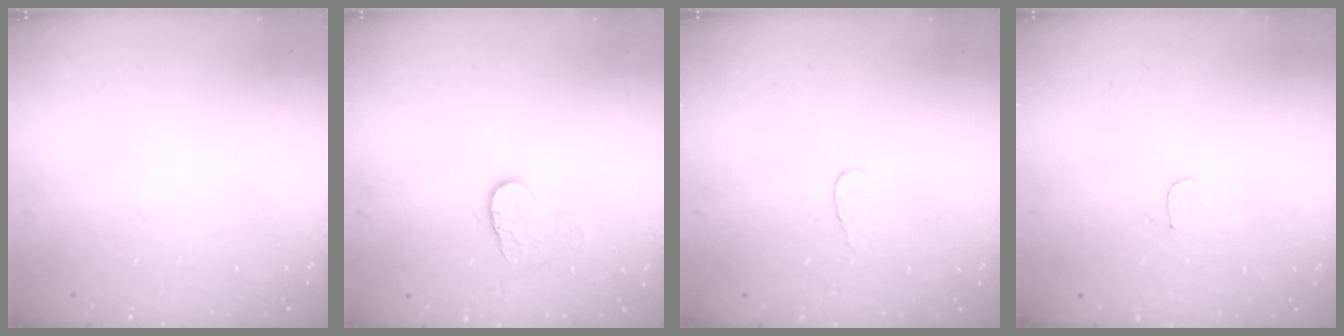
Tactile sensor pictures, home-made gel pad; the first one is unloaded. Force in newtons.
{"total": 6.9, "press": 6.8, "slide": 0.5}
{"total": 3.8, "press": 3.8, "slide": 0.4}
{"total": 3.4, "press": 3.4, "slide": 0.3}